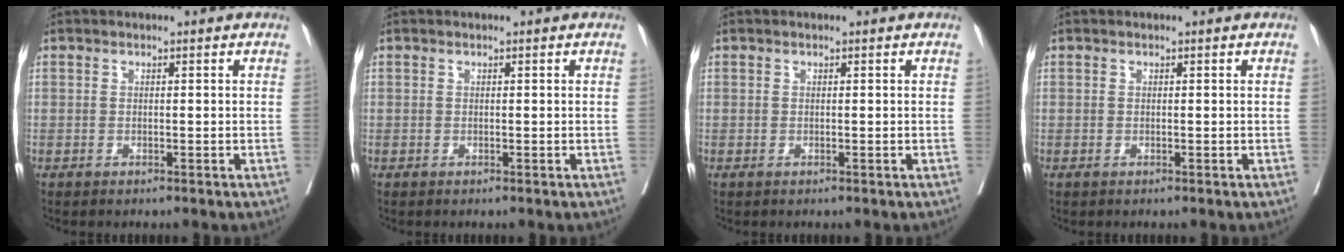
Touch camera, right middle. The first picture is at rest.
{"total": 0.0}
{"total": 0.0}
{"total": 0.0}